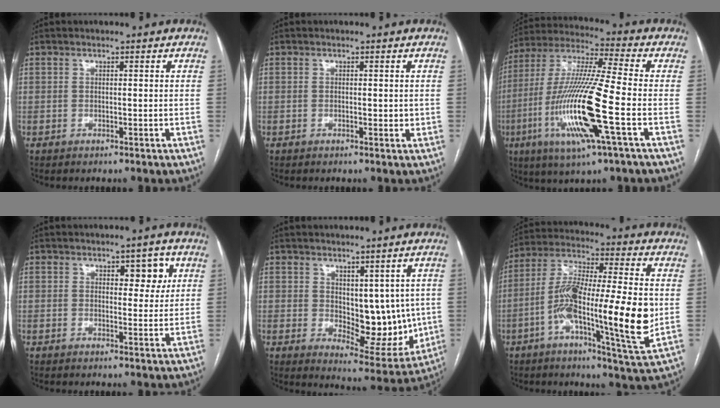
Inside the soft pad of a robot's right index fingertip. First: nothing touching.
{"total": 1.3, "force": [0.1, 0.7, 1.1], "torque": [-0.018, -0.001, 0.004]}
{"total": 18.5, "force": [-5.3, 0.7, 17.7], "torque": [-0.372, -0.017, -0.100]}
{"total": 4.6, "force": [1.9, 2.3, 3.5], "torque": [-0.037, 0.005, 0.025]}
{"total": 11.2, "force": [0.7, 6.0, 9.4], "torque": [-0.108, -0.008, 0.034]}
{"total": 19.2, "force": [-3.0, 2.3, 18.8], "torque": [-0.335, -0.001, -0.051]}